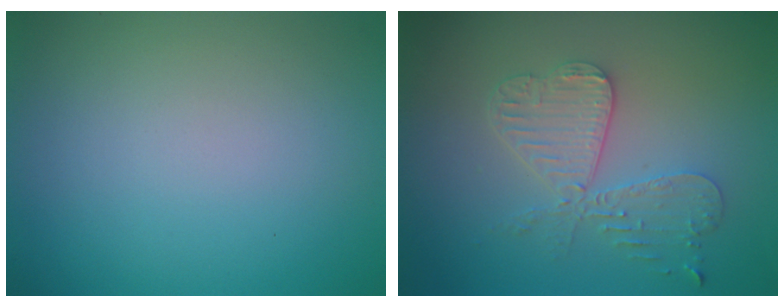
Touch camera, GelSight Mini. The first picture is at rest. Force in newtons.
{"total": 4.4, "press": 3.8, "slide": 2.2}